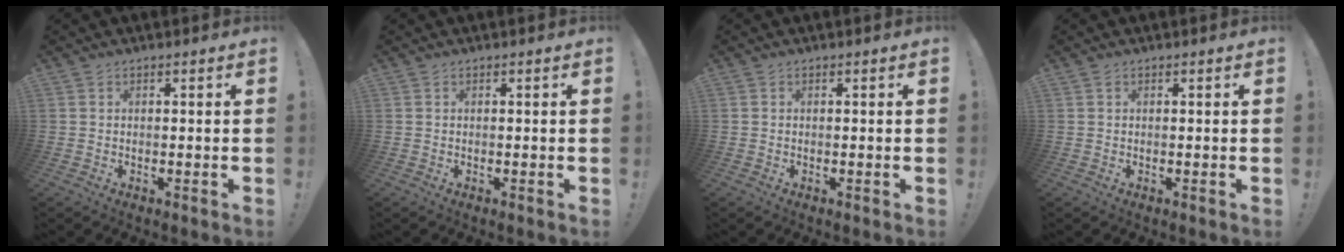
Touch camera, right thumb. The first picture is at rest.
{"total": 0.0}
{"total": 0.0}
{"total": 0.0}